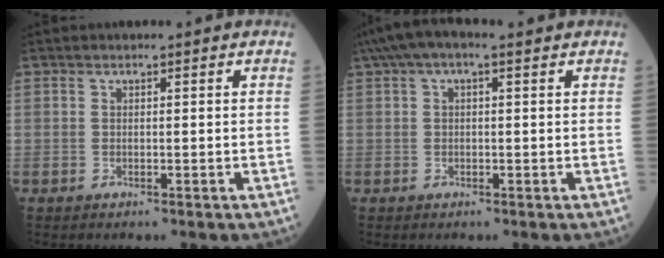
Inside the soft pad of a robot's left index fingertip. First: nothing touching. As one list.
[{"total": 5.3, "force": [3.0, 1.8, 4.0], "torque": [-0.082, 0.045, 0.047]}]